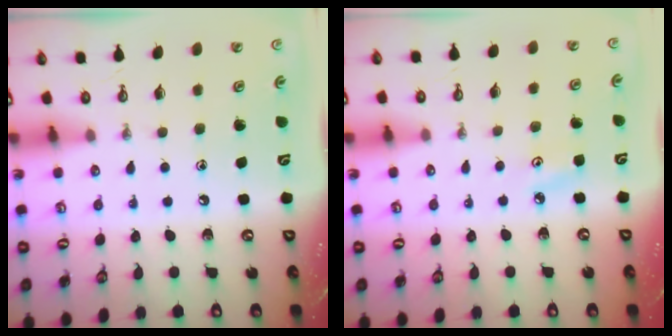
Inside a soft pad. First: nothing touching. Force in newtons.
{"total": 3.7, "press": 3.6, "slide": 0.4}